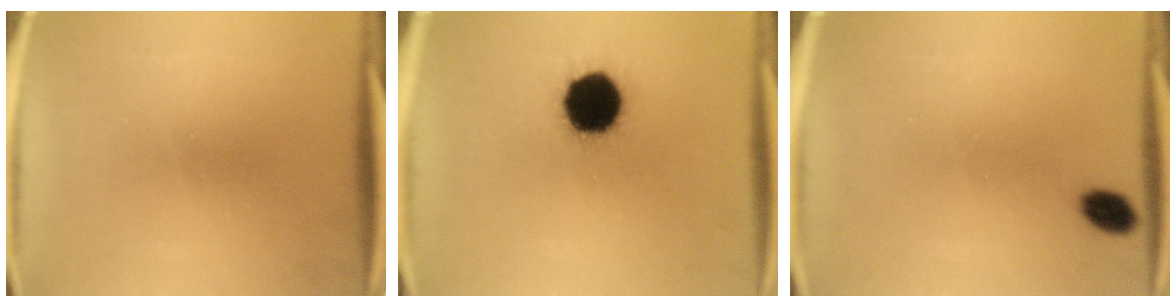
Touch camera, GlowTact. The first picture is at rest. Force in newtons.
{"total": 16.9}
{"total": 3.3}